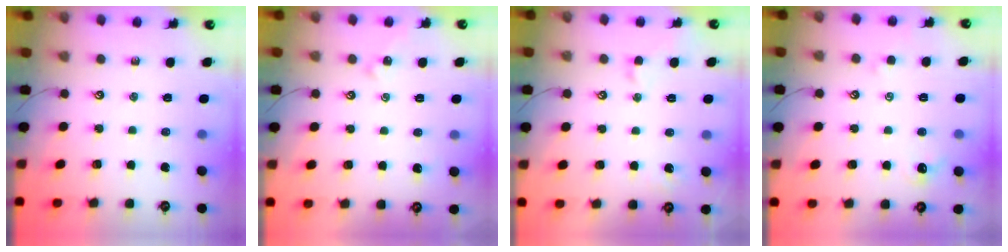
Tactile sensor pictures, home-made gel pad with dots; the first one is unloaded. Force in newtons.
{"total": 2.2, "press": 2.1, "slide": 0.5}
{"total": 1.7, "press": 1.6, "slide": 0.5}
{"total": 2.5, "press": 2.4, "slide": 0.7}